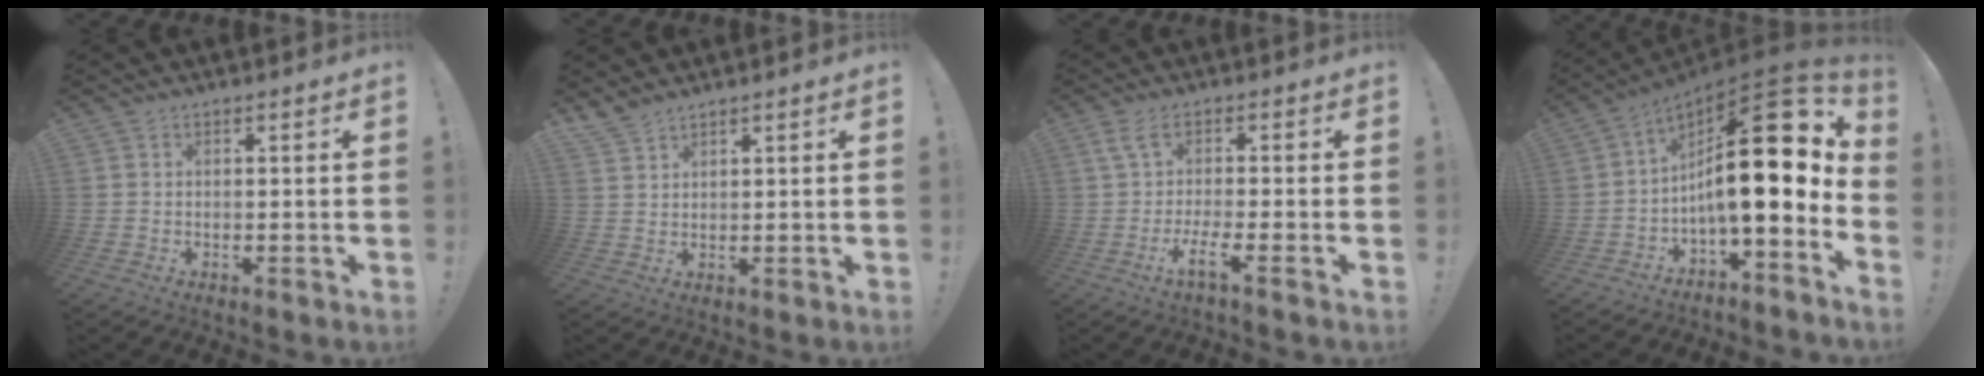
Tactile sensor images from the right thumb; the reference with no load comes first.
{"total": 3.7, "force": [3.3, 0.9, 1.3], "torque": [-0.026, -0.022, 0.064]}
{"total": 6.6, "force": [-1.0, 0.3, 6.5], "torque": [-0.138, -0.011, -0.022]}
{"total": 22.7, "force": [3.7, 6.8, 21.3], "torque": [-0.345, -0.027, 0.060]}